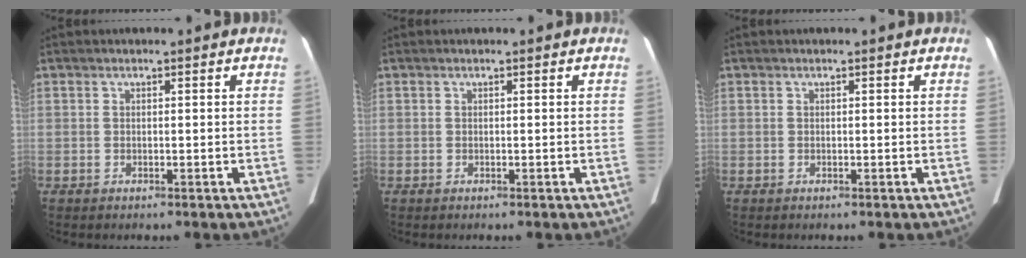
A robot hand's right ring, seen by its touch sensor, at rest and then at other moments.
{"total": 0.0}
{"total": 0.0}